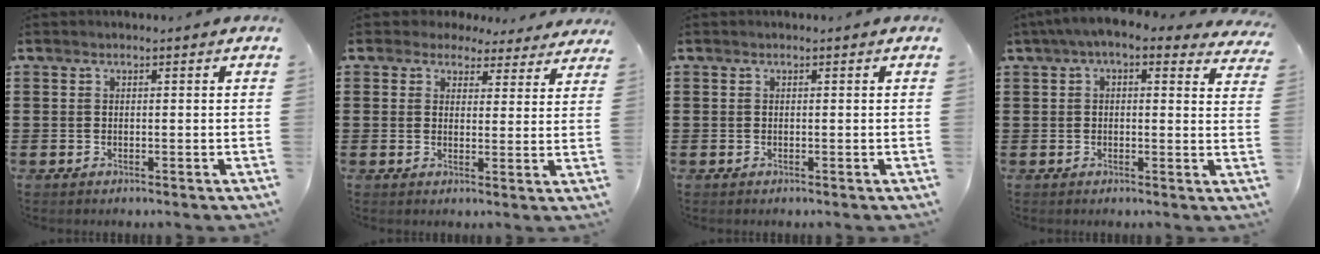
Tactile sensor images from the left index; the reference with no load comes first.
{"total": 3.5, "force": [3.1, 1.5, 0.6], "torque": [-0.026, -0.004, 0.057]}
{"total": 0.0}
{"total": 3.5, "force": [2.2, 1.3, 2.3], "torque": [-0.051, -0.002, 0.038]}